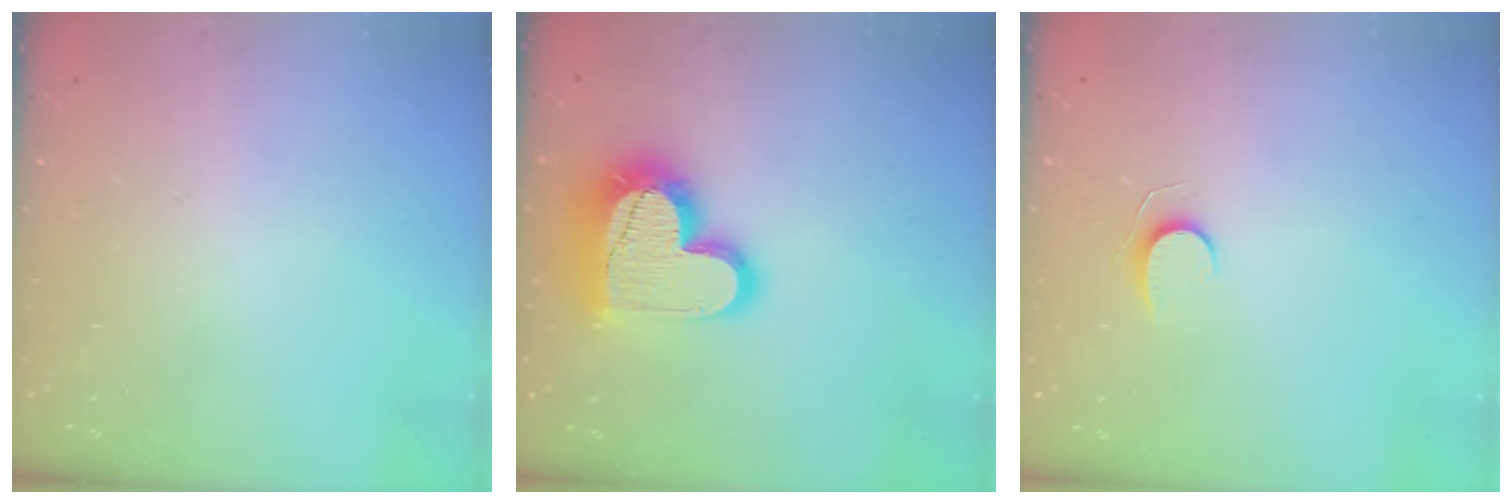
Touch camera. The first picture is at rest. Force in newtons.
{"total": 18.1, "press": 18.1, "slide": 1.4}
{"total": 5.4, "press": 5.4, "slide": 0.5}